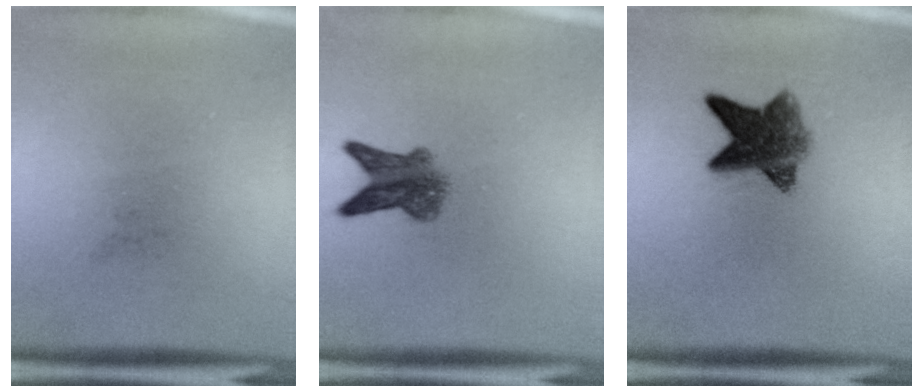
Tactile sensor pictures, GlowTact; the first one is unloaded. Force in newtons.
{"total": 5.0}
{"total": 7.9}